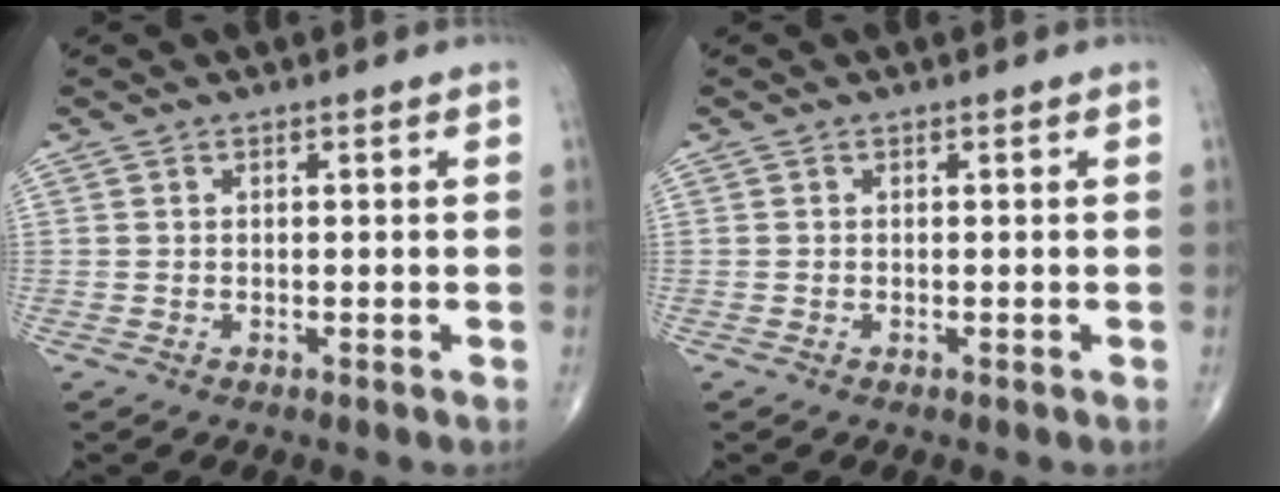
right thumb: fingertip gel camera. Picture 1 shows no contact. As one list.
[{"total": 0.0}]